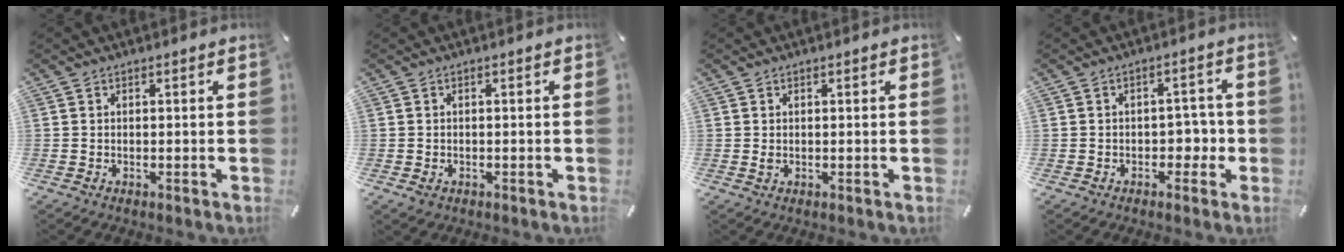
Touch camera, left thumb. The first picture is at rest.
{"total": 0.9, "force": [-0.4, 0.8, 0.2], "torque": [-0.004, 0.003, -0.008]}
{"total": 0.7, "force": [0.1, 0.6, 0.3], "torque": [0.000, 0.000, -0.001]}
{"total": 5.2, "force": [-1.3, 3.7, 3.4], "torque": [-0.042, 0.005, -0.026]}